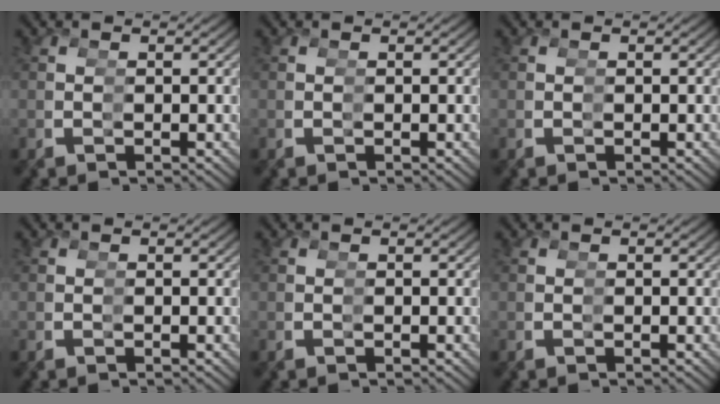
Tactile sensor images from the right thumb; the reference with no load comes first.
{"total": 0.0}
{"total": 0.0}
{"total": 0.0}
{"total": 0.0}
{"total": 0.0}